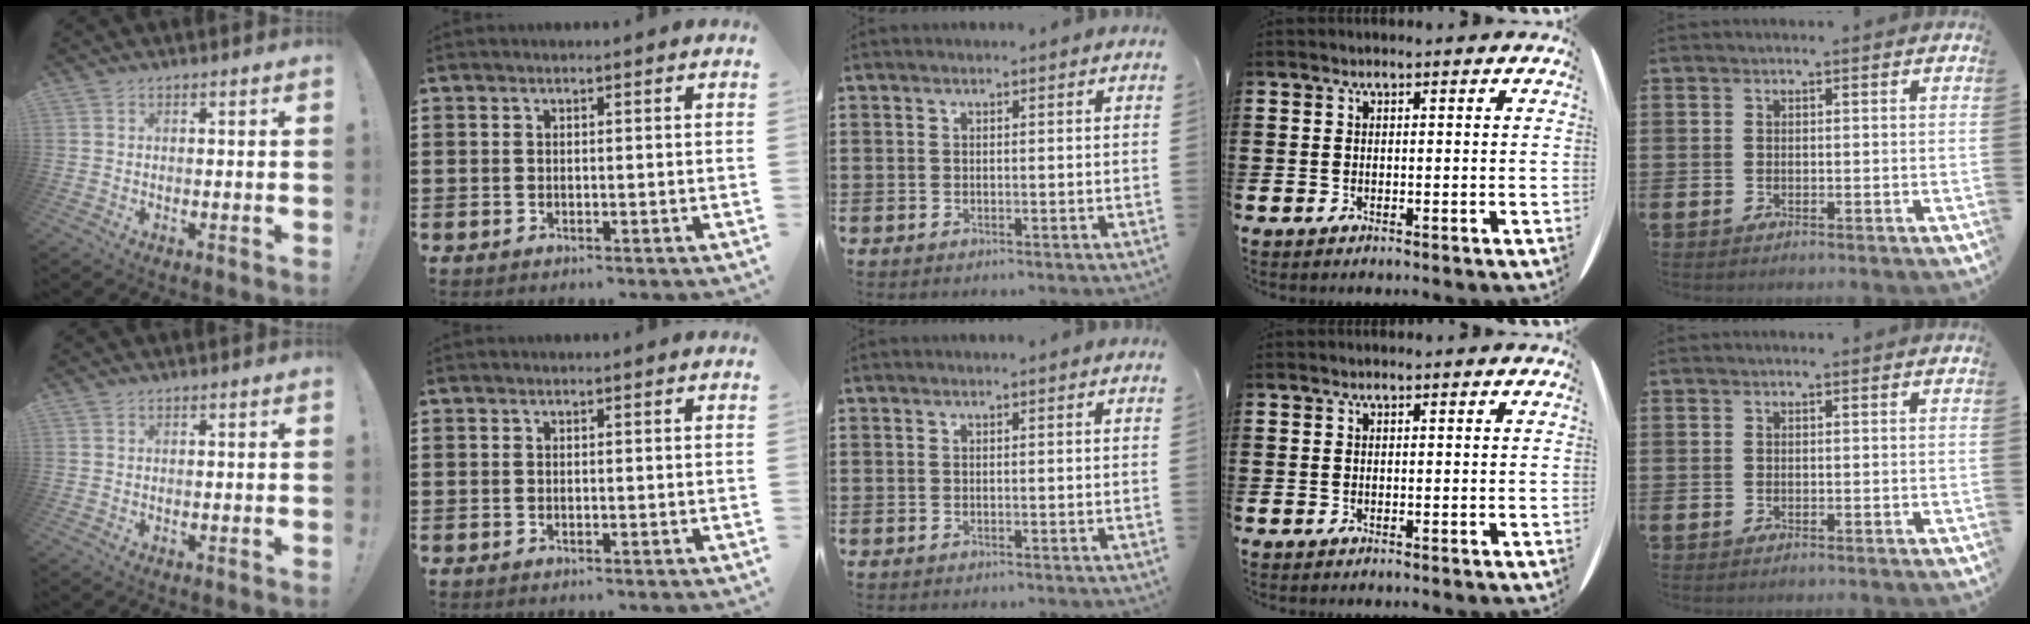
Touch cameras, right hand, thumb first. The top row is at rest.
{}